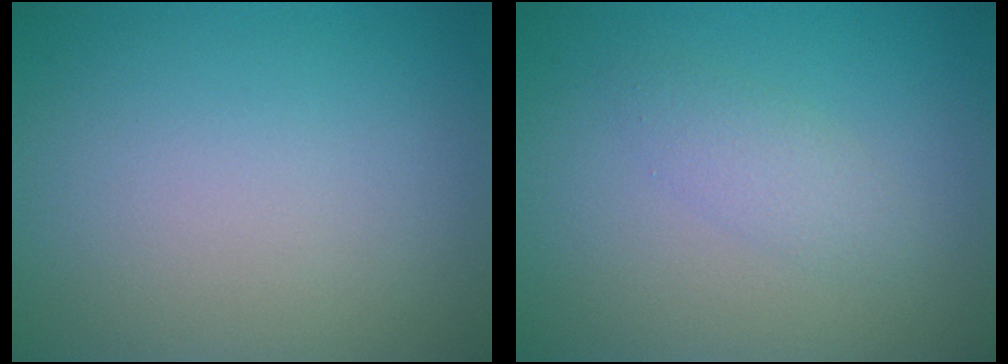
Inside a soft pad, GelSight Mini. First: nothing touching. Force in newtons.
{"total": 1.7, "press": 1.7, "slide": 0.1}